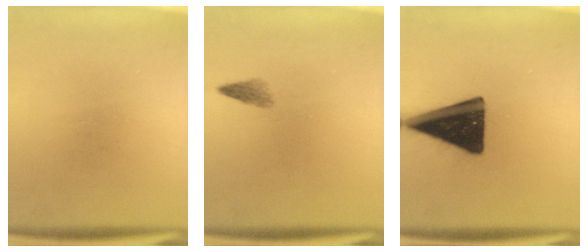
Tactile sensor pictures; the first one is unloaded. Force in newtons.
{"total": 1.5}
{"total": 17.8}